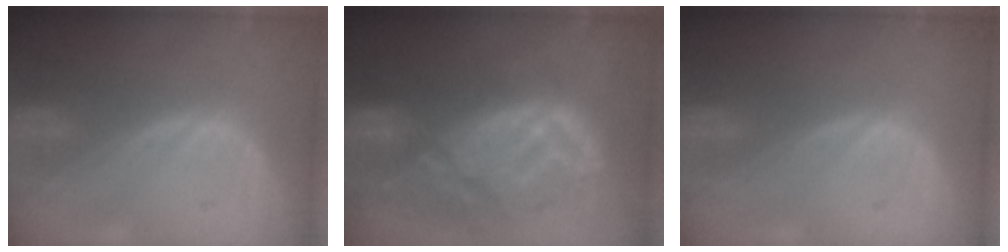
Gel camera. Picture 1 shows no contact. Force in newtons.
{"total": 12.6, "press": 11.1, "slide": 5.9}
{"total": 0.0}